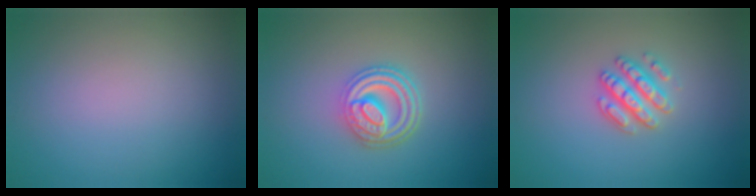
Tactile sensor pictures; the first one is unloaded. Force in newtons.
{"total": 4.7, "press": 3.5, "slide": 3.0}
{"total": 2.8, "press": 2.7, "slide": 0.8}